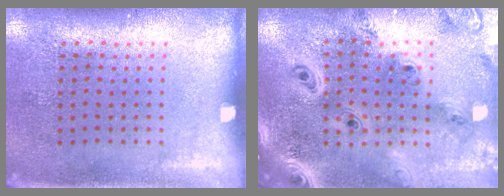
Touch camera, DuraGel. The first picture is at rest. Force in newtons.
{"total": 3.5, "press": 2.8, "slide": 2.1}